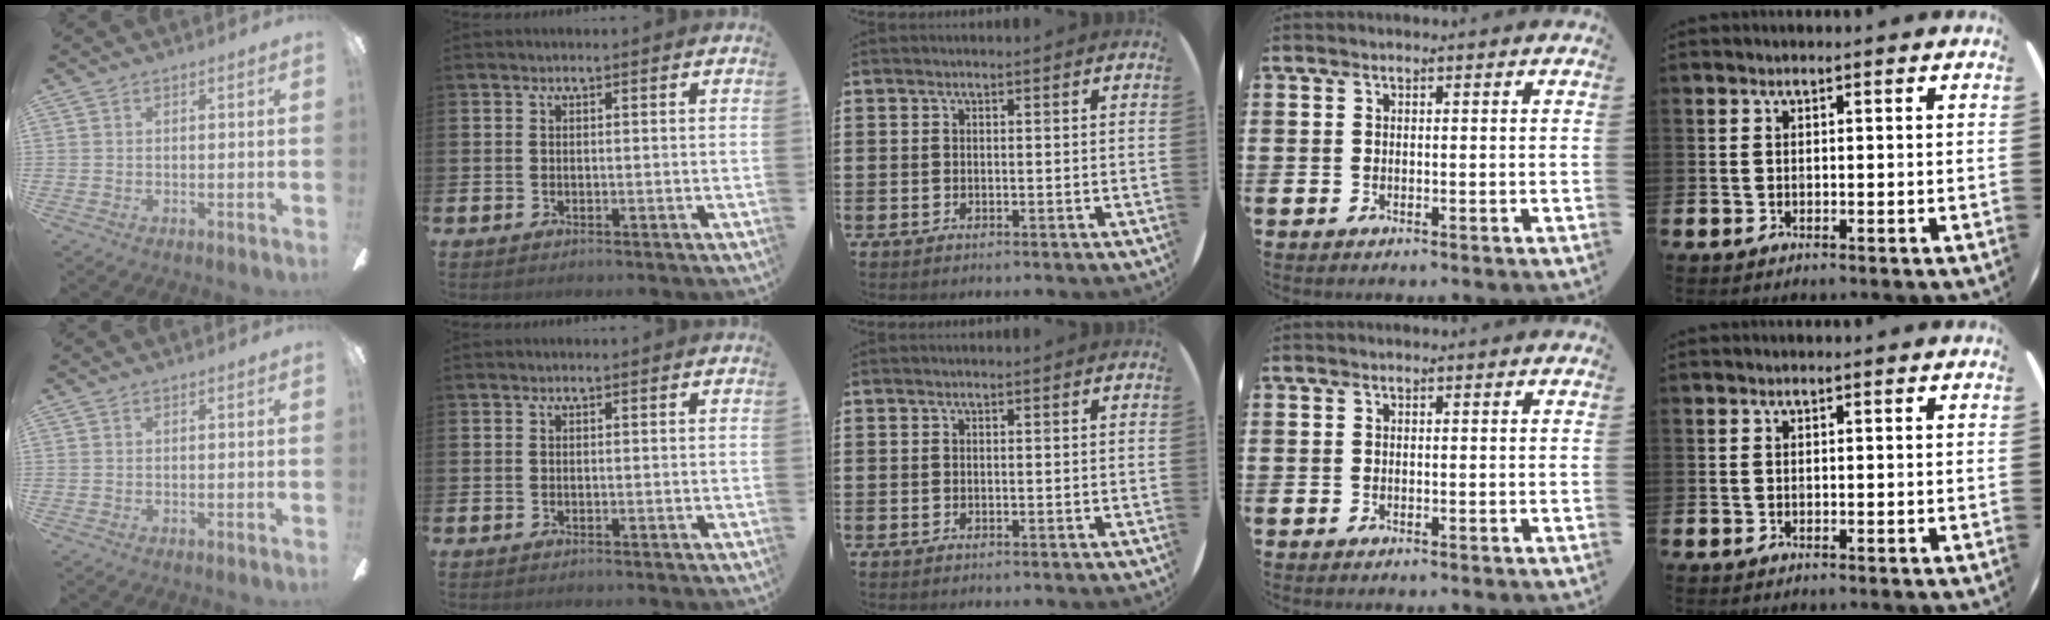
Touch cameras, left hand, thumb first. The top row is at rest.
{}